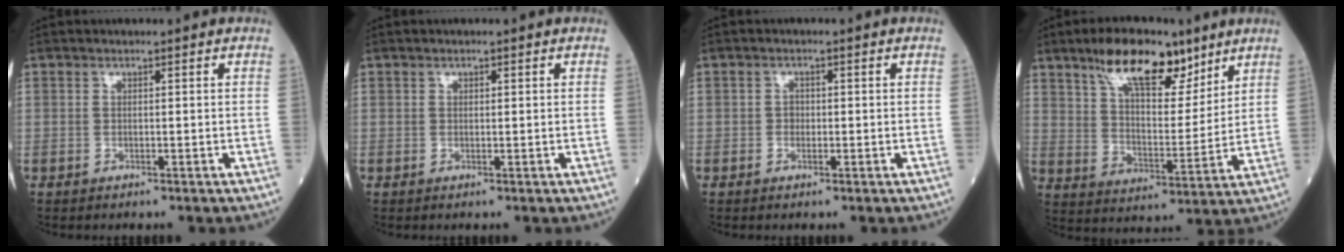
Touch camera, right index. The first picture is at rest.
{"total": 0.5, "force": [0.3, 0.3, 0.3], "torque": [-0.003, -0.001, 0.003]}
{"total": 1.4, "force": [-0.1, 1.1, 0.8], "torque": [-0.011, 0.003, -0.002]}
{"total": 14.3, "force": [9.6, 5.2, 9.2], "torque": [-0.152, 0.006, 0.167]}